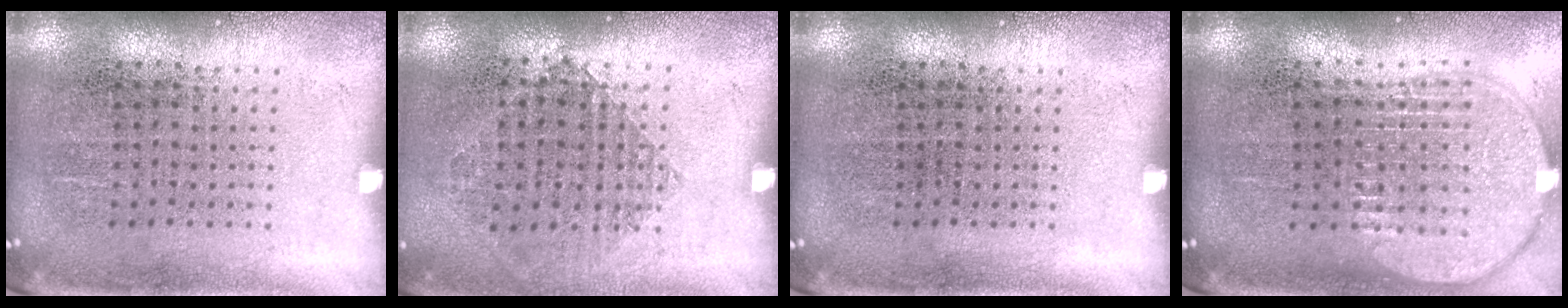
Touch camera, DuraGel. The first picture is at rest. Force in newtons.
{"total": 0.9, "press": 0.9, "slide": 0.3}
{"total": 0.0}
{"total": 2.0, "press": 1.7, "slide": 1.1}